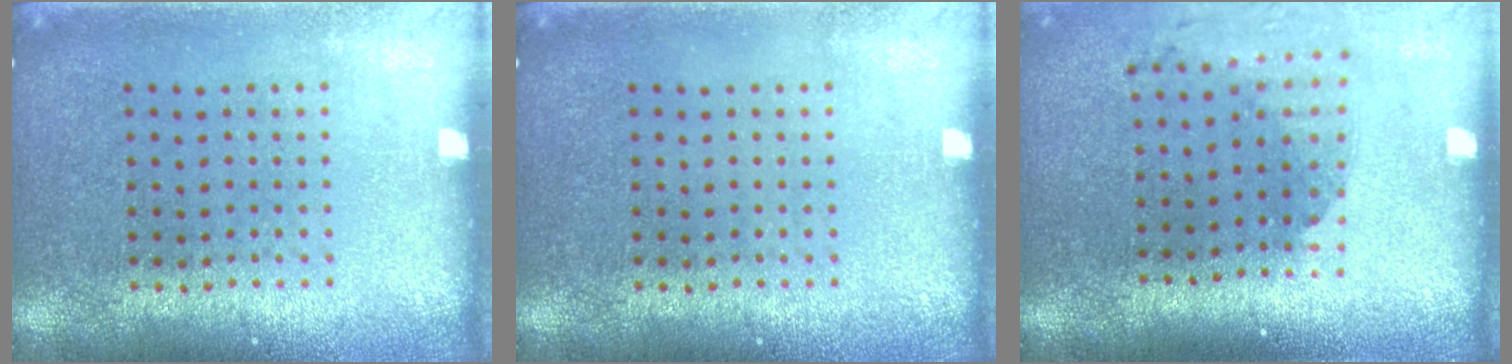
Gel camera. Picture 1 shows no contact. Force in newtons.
{"total": 0.0}
{"total": 1.8, "press": 1.5, "slide": 1.1}